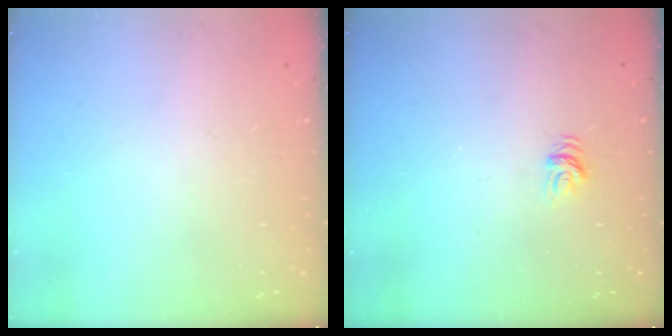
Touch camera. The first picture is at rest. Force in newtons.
{"total": 4.1, "press": 4.1, "slide": 0.1}